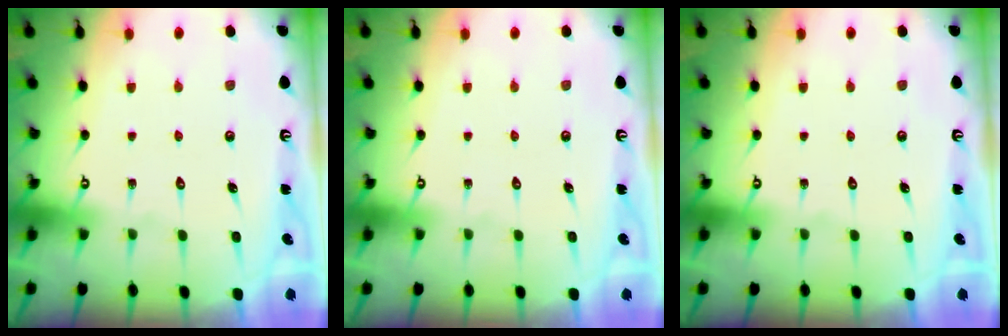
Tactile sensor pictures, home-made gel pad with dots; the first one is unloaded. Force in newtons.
{"total": 0.0}
{"total": 0.0}